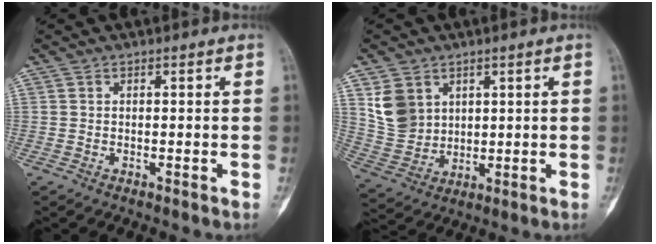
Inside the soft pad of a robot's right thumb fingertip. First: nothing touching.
{"total": 8.7, "force": [3.7, 6.8, 4.0], "torque": [-0.062, -0.016, 0.089]}